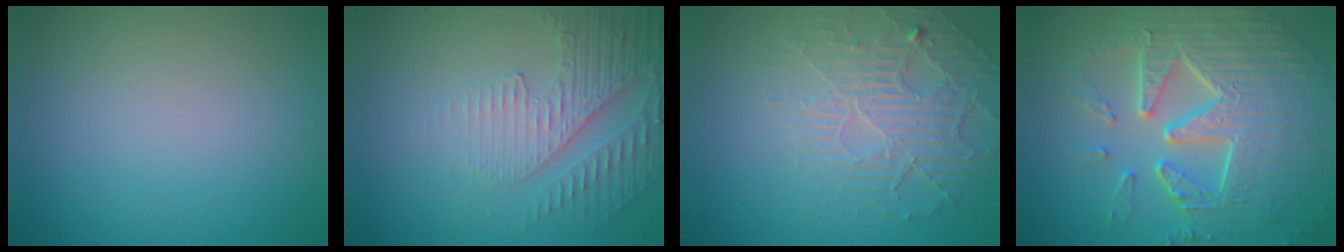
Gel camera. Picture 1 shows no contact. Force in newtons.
{"total": 5.1, "press": 3.3, "slide": 3.9}
{"total": 3.1, "press": 2.8, "slide": 1.4}
{"total": 9.4, "press": 6.3, "slide": 6.9}